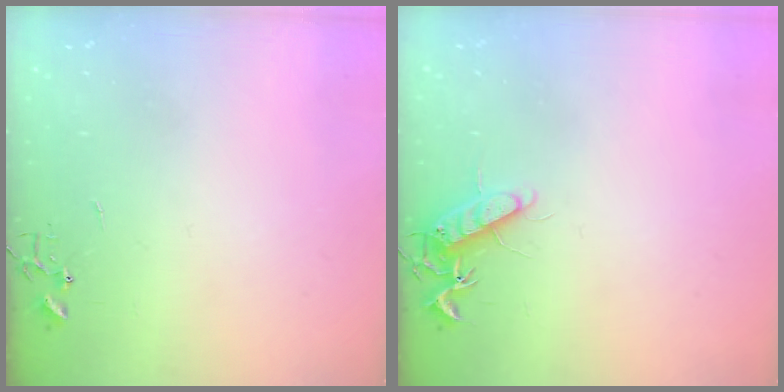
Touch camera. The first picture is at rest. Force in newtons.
{"total": 11.1, "press": 11.1, "slide": 0.3}